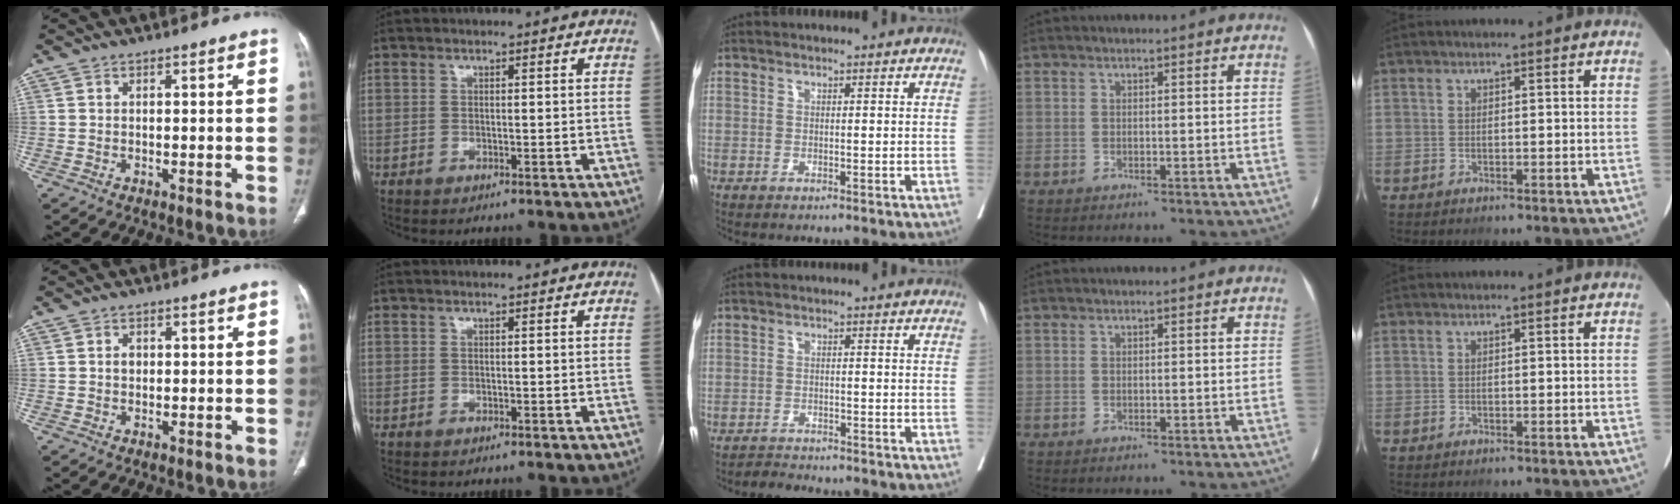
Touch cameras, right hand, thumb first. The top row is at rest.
{"thumb": {"total": 1.4, "force": [0.1, 1.2, 0.8], "torque": [-0.010, 0.004, 0.002]}, "middle": {"total": 2.2, "force": [-2.2, 0.2, -0.3], "torque": [0.001, -0.012, -0.036]}}